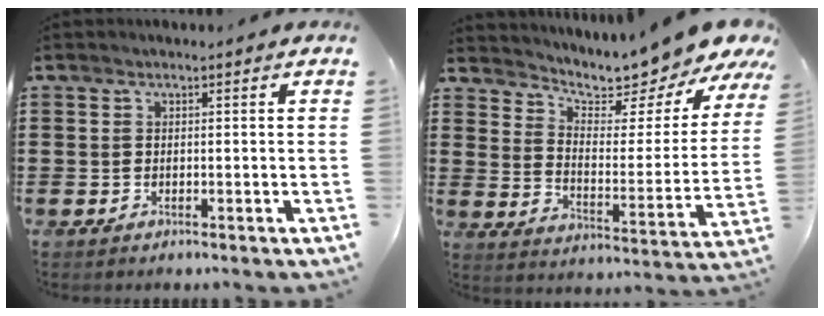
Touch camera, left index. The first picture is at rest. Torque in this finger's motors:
{"motor_torque": [1.72, -0.42, 1.03, 0.17]}